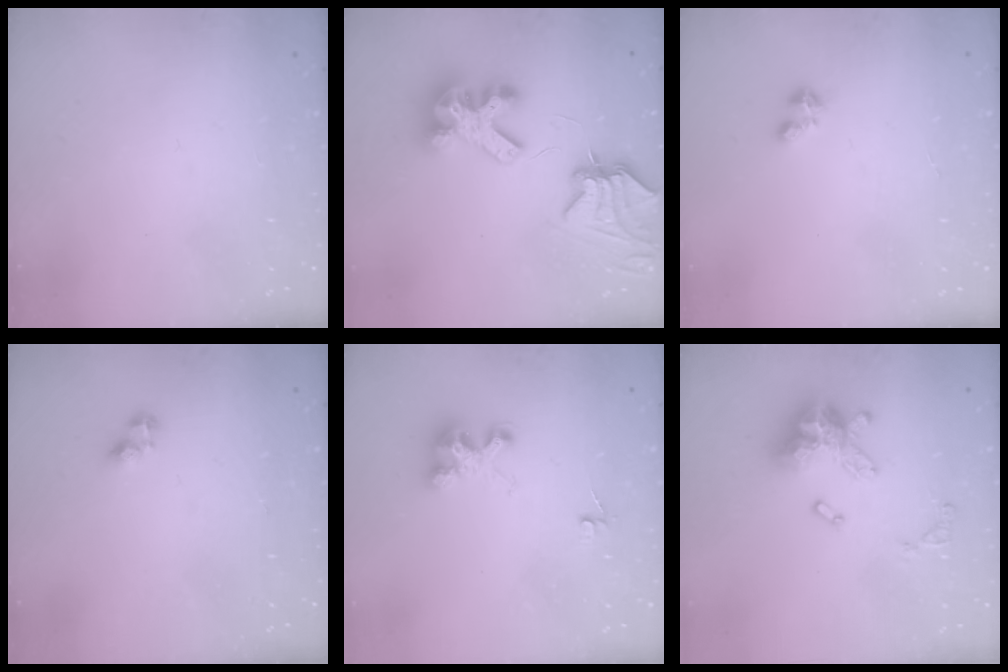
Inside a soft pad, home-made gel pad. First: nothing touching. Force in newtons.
{"total": 10.0, "press": 10.0, "slide": 1.0}
{"total": 1.8, "press": 1.8, "slide": 0.4}
{"total": 2.8, "press": 2.8, "slide": 0.3}
{"total": 4.1, "press": 4.1, "slide": 0.2}
{"total": 15.2, "press": 15.1, "slide": 1.7}